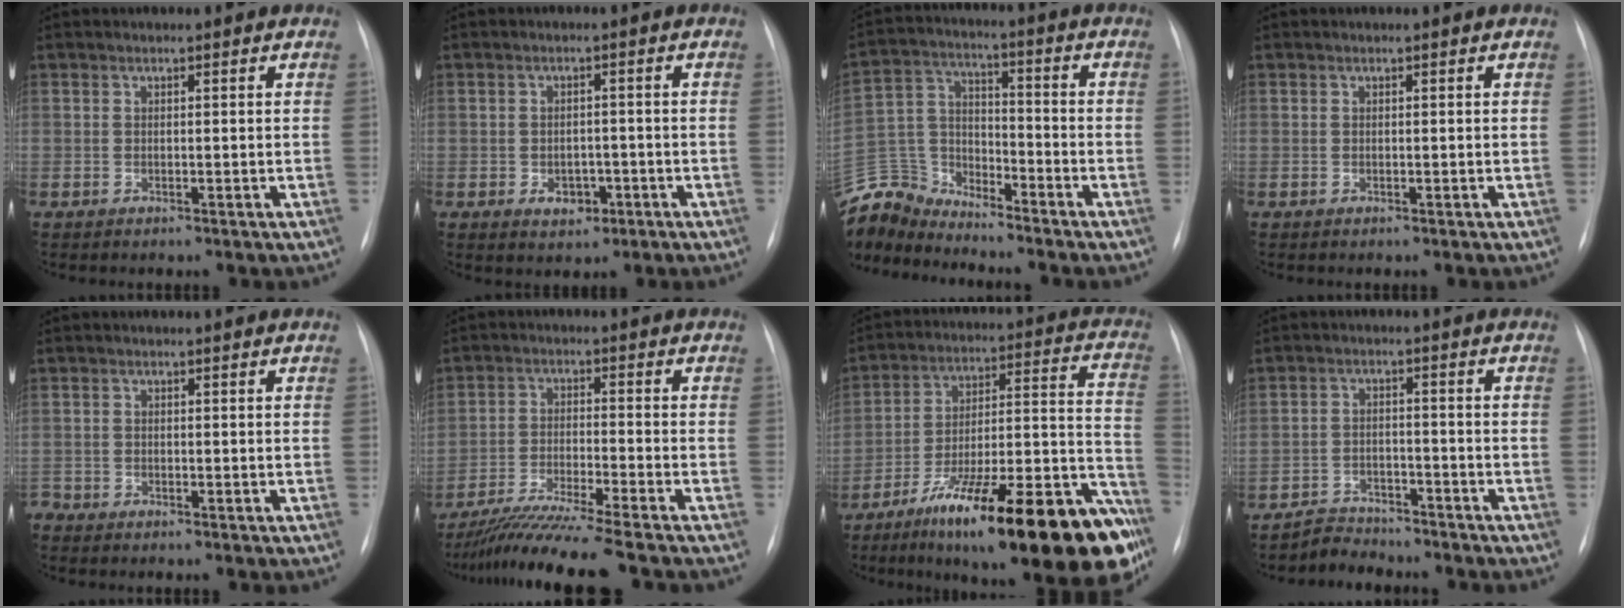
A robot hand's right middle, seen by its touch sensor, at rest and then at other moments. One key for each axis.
{"total": 3.5, "fx": -1.4, "fy": 2.5, "fz": 2.0, "tx": -0.025, "ty": 0.003, "tz": -0.010}
{"total": 11.4, "fx": -11.2, "fy": 2.2, "fz": 0.1, "tx": -0.017, "ty": 0.034, "tz": -0.222}
{"total": 0.0}
{"total": 1.2, "fx": -1.1, "fy": 0.5, "fz": 0.3, "tx": -0.007, "ty": -0.001, "tz": -0.015}
{"total": 12.4, "fx": -10.6, "fy": -1.6, "fz": 6.3, "tx": -0.103, "ty": -0.034, "tz": -0.176}
{"total": 29.1, "fx": -17.6, "fy": 5.2, "fz": 22.6, "tx": -0.248, "ty": 0.014, "tz": -0.272}
{"total": 4.7, "fx": -4.4, "fy": 1.7, "fz": -0.3, "tx": 0.002, "ty": -0.003, "tz": -0.074}